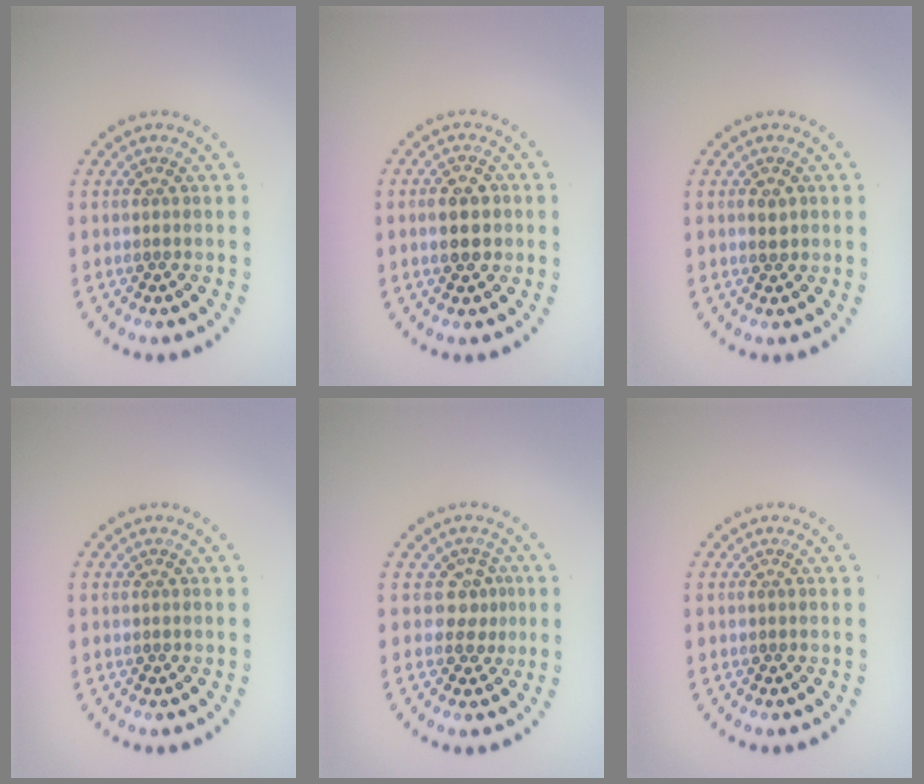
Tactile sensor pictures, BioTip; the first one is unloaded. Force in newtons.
{"total": 3.1, "press": 3.1, "slide": 0.2}
{"total": 1.0, "press": 1.0, "slide": 0.1}
{"total": 0.0}
{"total": 2.1, "press": 1.4, "slide": 1.6}
{"total": 0.0}